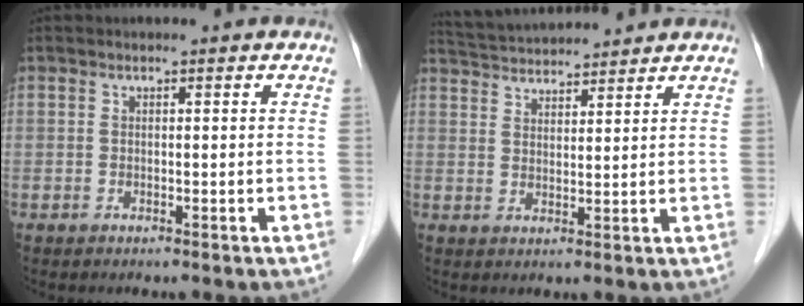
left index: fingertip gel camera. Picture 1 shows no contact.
{"total": 8.1, "force": [7.8, 0.1, 1.9], "torque": [-0.044, 0.027, 0.130]}